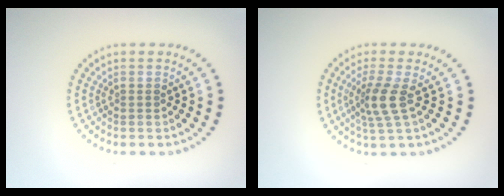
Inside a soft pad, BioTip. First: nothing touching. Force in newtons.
{"total": 2.9, "press": 2.2, "slide": 2.0}